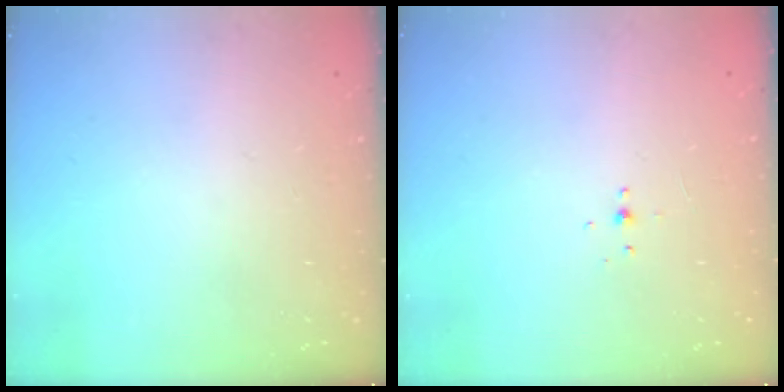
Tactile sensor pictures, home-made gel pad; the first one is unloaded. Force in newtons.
{"total": 2.4, "press": 2.3, "slide": 0.7}